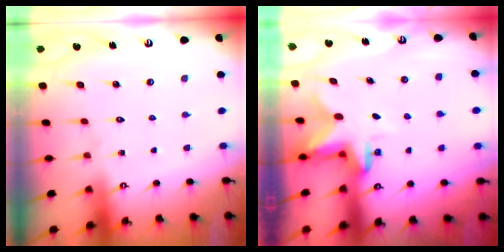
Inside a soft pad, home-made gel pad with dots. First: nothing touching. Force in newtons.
{"total": 2.5, "press": 2.5, "slide": 0.5}